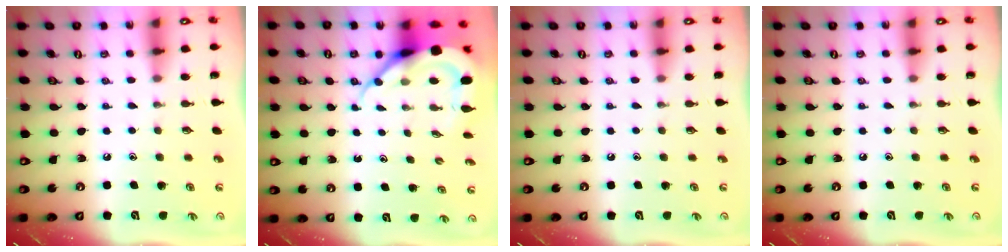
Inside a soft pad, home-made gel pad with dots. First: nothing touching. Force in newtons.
{"total": 9.3, "press": 9.2, "slide": 1.2}
{"total": 0.0}
{"total": 0.0}